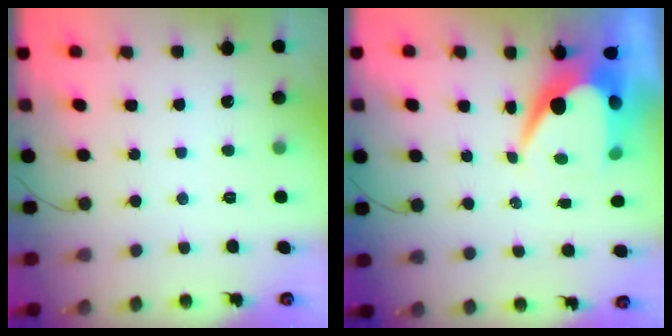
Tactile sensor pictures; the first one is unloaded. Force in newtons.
{"total": 9.9, "press": 9.9, "slide": 0.8}